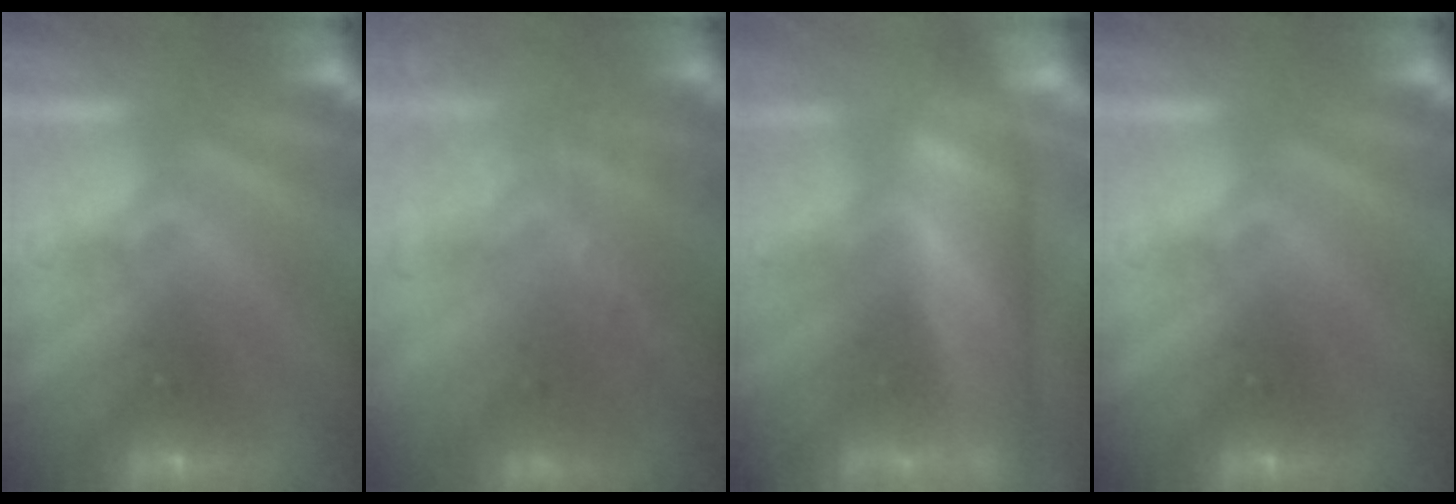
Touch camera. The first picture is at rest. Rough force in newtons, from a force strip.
{"total": 7.6}
{"total": 4.5}
{"total": 0.0}